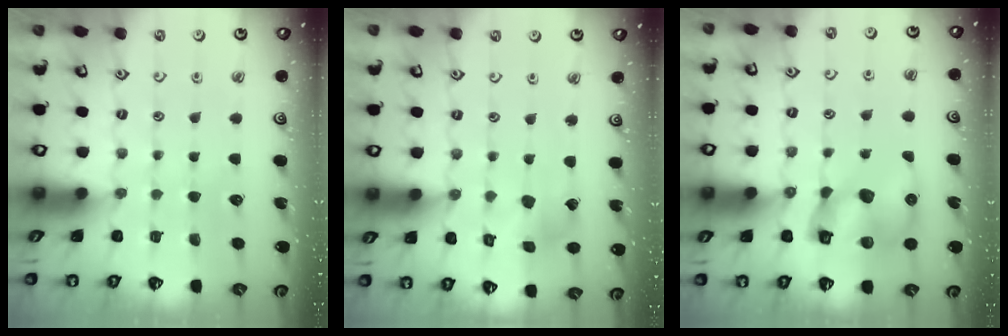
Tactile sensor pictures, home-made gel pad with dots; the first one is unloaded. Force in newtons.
{"total": 4.9, "press": 4.9, "slide": 0.7}
{"total": 10.5, "press": 10.4, "slide": 1.6}